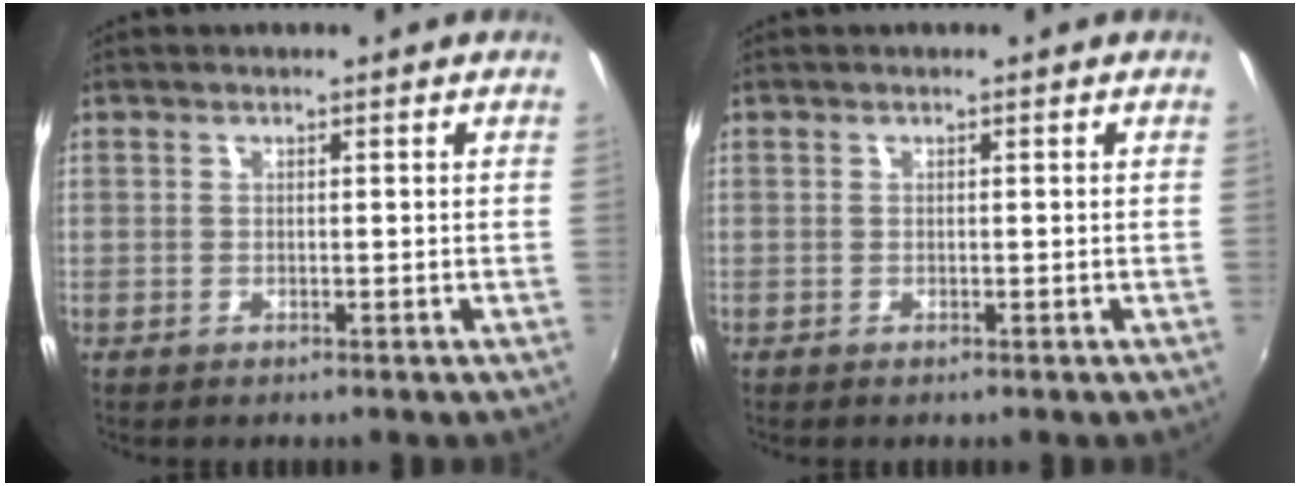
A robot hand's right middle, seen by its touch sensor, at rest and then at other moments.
{"total": 0.0}